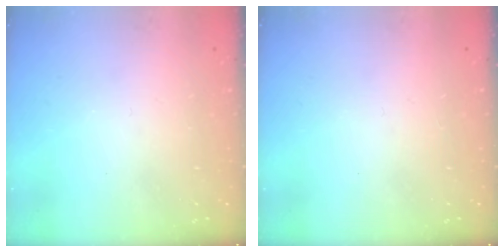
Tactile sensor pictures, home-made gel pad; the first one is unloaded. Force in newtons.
{"total": 0.0}